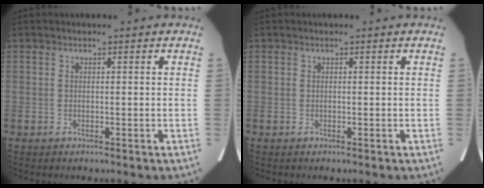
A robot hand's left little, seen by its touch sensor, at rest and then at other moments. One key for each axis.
{"total": 0.0}